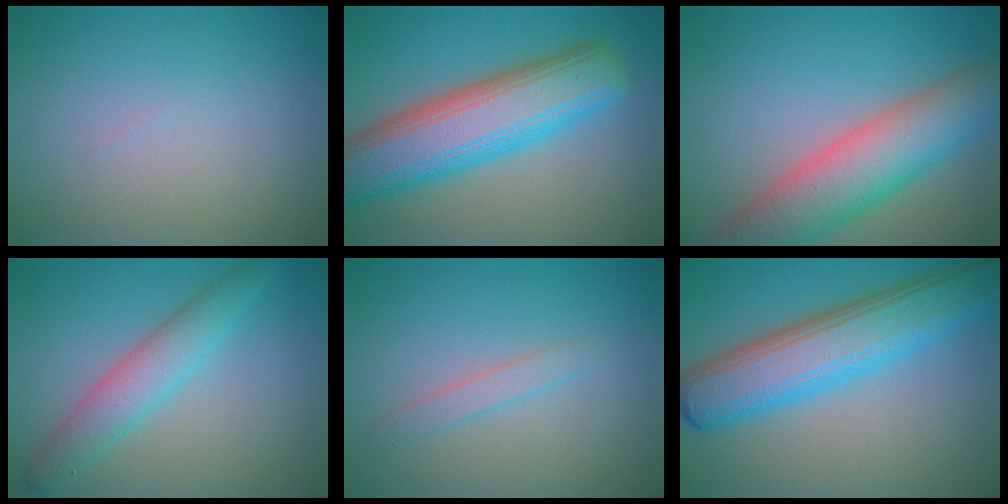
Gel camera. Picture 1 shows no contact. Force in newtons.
{"total": 10.0, "press": 10.0, "slide": 0.4}
{"total": 8.7, "press": 8.6, "slide": 0.5}
{"total": 3.8, "press": 3.8, "slide": 0.1}
{"total": 1.3, "press": 1.3, "slide": 0.1}
{"total": 8.3, "press": 8.3, "slide": 0.2}